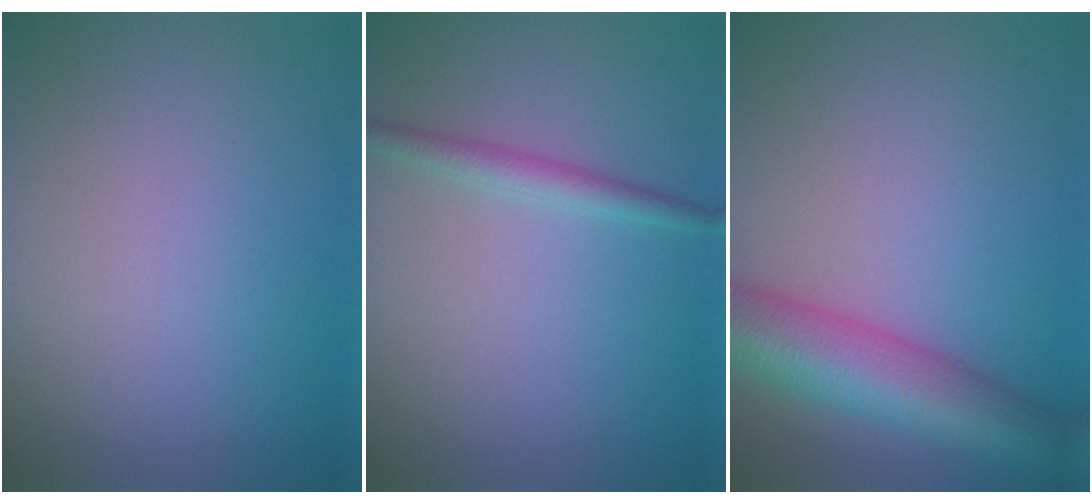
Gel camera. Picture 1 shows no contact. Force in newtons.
{"total": 1.9, "press": 1.9, "slide": 0.1}
{"total": 8.8, "press": 8.8, "slide": 0.2}